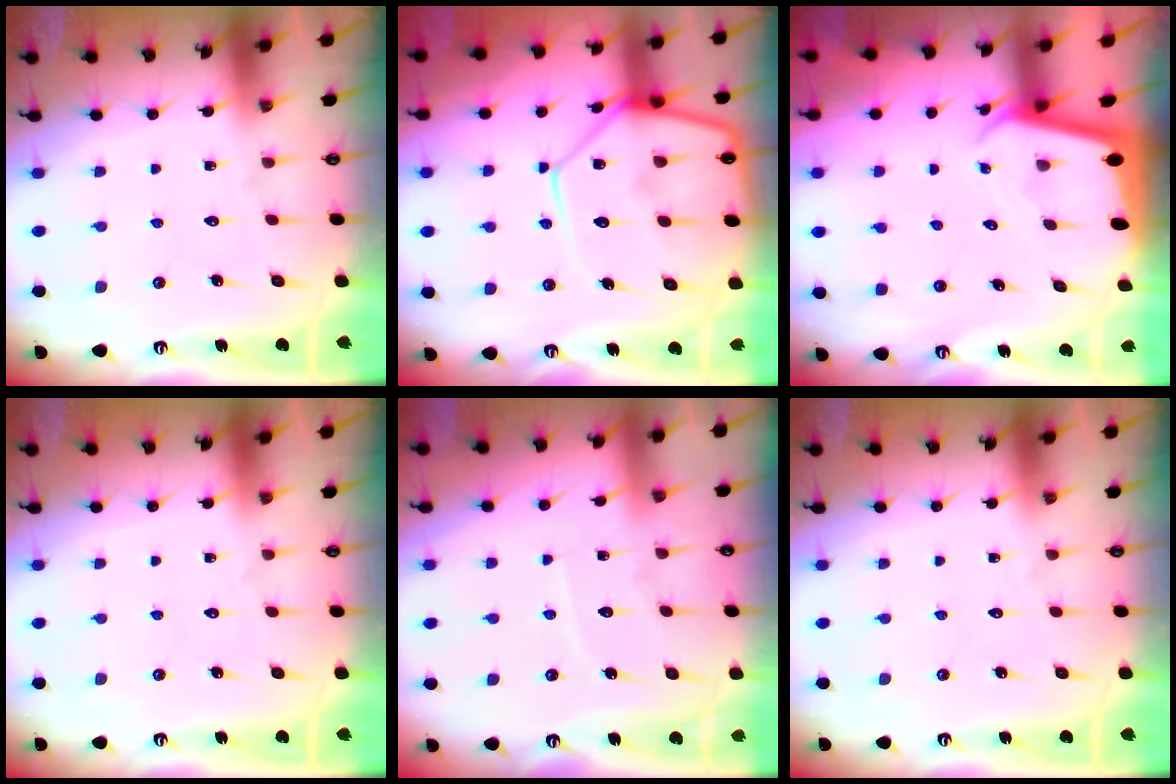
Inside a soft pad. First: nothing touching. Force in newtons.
{"total": 16.3, "press": 16.2, "slide": 1.6}
{"total": 2.2, "press": 2.2, "slide": 0.2}
{"total": 0.0}
{"total": 5.7, "press": 5.7, "slide": 0.7}
{"total": 0.0}